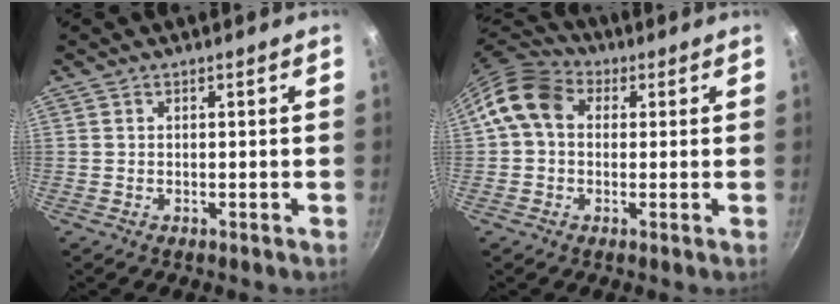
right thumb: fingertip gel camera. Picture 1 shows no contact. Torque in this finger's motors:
{"motor_torque": [0.99, 1.16, 1.18, 0.06, 0.13]}